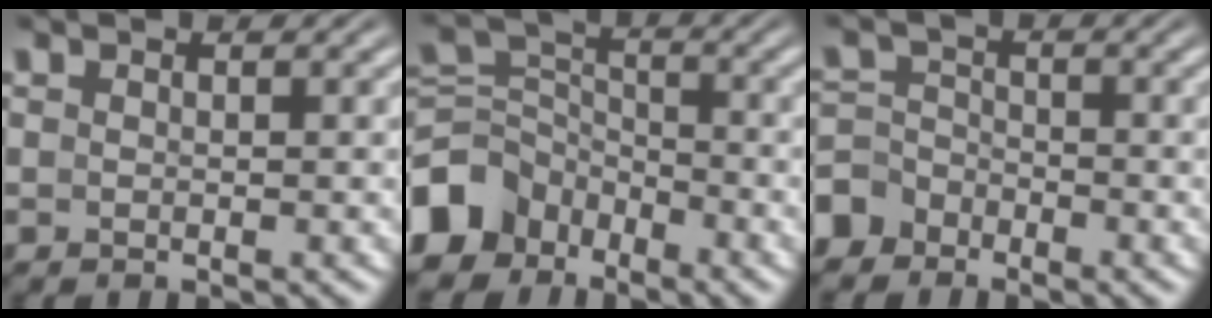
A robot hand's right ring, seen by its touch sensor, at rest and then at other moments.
{"total": 8.2, "force": [-3.3, 6.6, 3.6], "torque": [-0.088, -0.043, -0.050]}
{"total": 4.6, "force": [-3.2, 3.2, 1.1], "torque": [-0.030, -0.028, -0.043]}